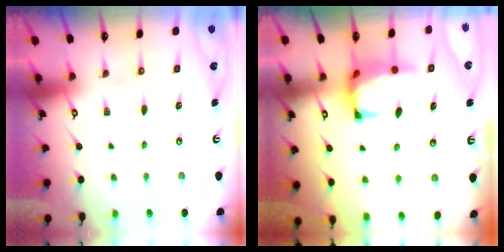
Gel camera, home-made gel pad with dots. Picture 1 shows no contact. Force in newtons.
{"total": 0.7, "press": 0.0, "slide": 0.7}